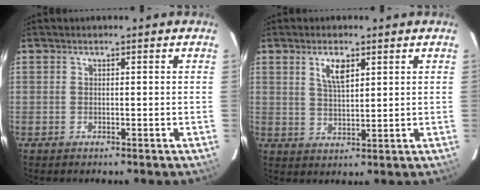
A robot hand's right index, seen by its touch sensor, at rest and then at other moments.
{"total": 4.9, "force": [2.5, 1.9, 3.8], "torque": [-0.069, 0.003, 0.048]}